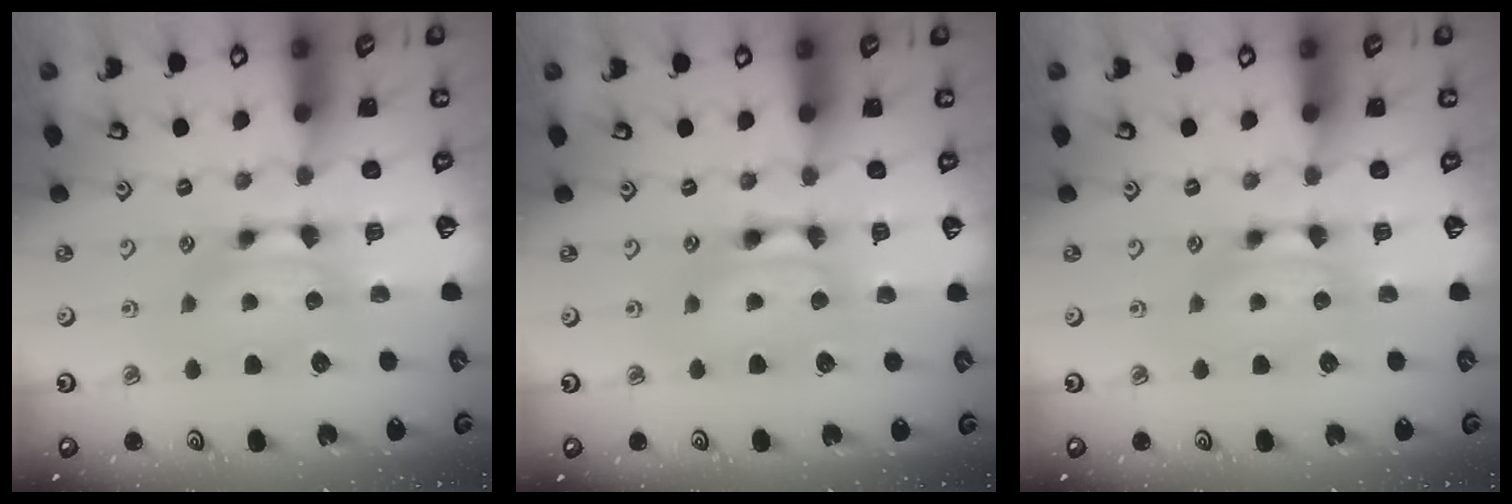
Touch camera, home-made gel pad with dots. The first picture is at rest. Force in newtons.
{"total": 2.0, "press": 2.0, "slide": 0.1}
{"total": 0.0}